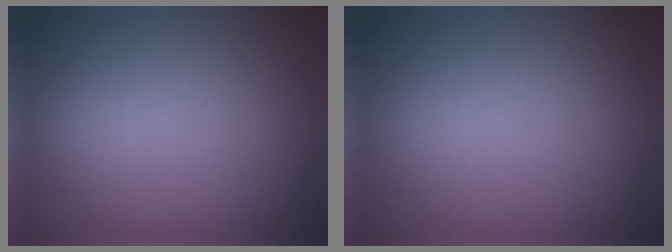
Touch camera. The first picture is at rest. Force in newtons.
{"total": 0.0}